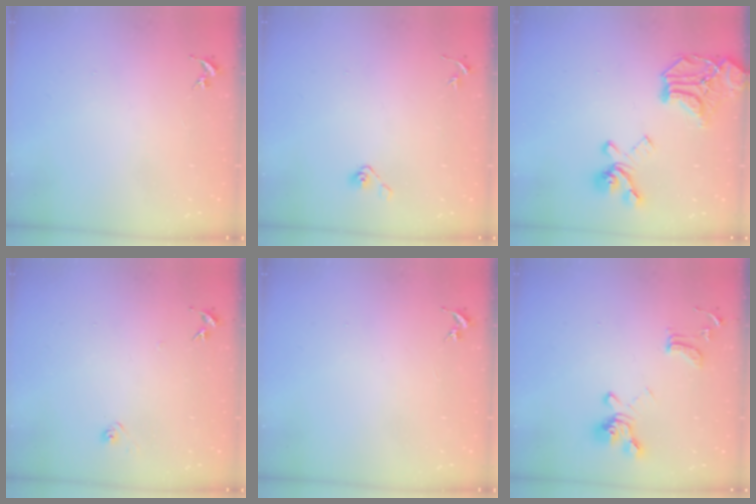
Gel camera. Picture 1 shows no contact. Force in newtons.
{"total": 5.0, "press": 4.4, "slide": 2.3}
{"total": 20.3, "press": 20.2, "slide": 2.2}
{"total": 5.0, "press": 5.0, "slide": 0.7}
{"total": 0.0}
{"total": 14.3, "press": 14.2, "slide": 1.5}